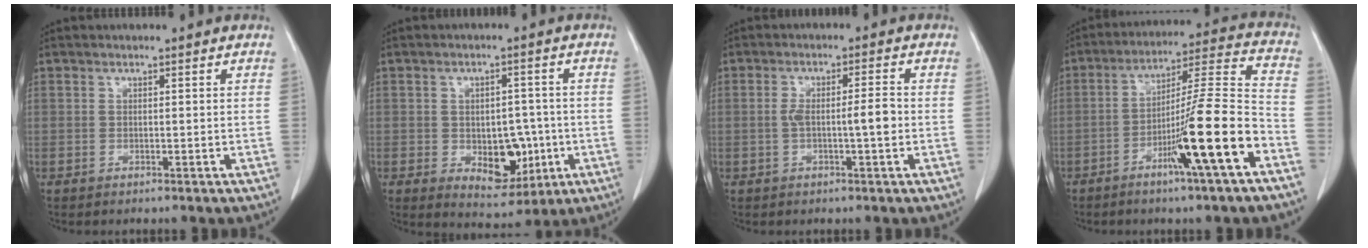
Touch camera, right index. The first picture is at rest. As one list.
[{"total": 8.1, "force": [-1.7, 4.9, 6.2], "torque": [-0.079, 0.004, -0.011]}, {"total": 4.7, "force": [-0.8, 0.2, 4.6], "torque": [-0.085, 0.010, -0.009]}, {"total": 15.3, "force": [-6.7, -0.8, 13.7], "torque": [-0.226, -0.001, -0.114]}]